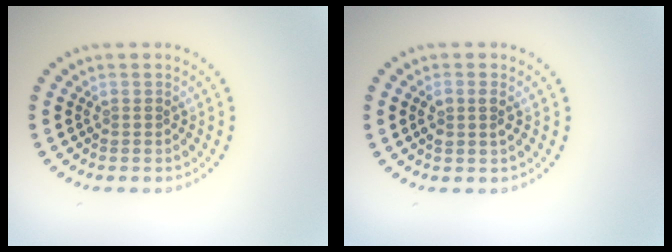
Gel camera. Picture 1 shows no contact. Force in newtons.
{"total": 1.4, "press": 1.3, "slide": 0.5}